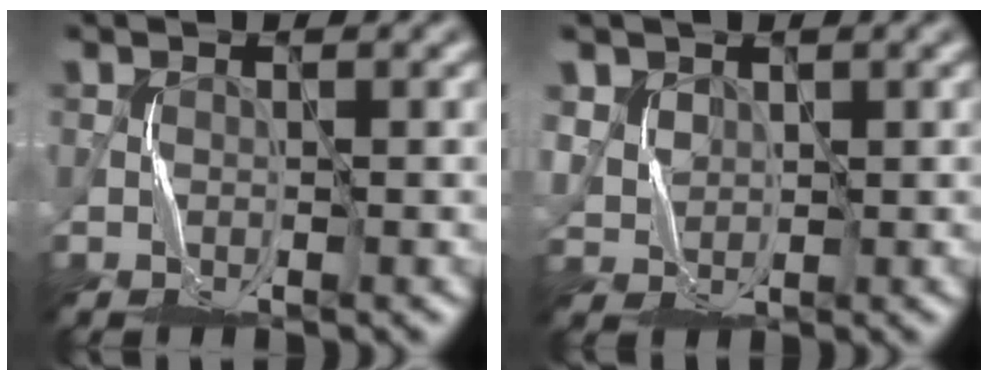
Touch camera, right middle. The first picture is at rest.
{"total": 2.8, "force": [1.6, 2.2, 0.8], "torque": [-0.037, -0.003, 0.046]}